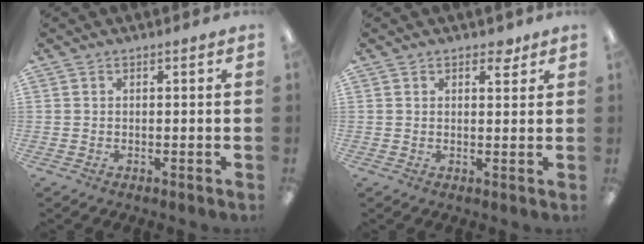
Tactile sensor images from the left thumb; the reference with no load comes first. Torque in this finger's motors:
{"motor_torque": [-0.12, -0.07, -0.34, 0.42, -0.01]}